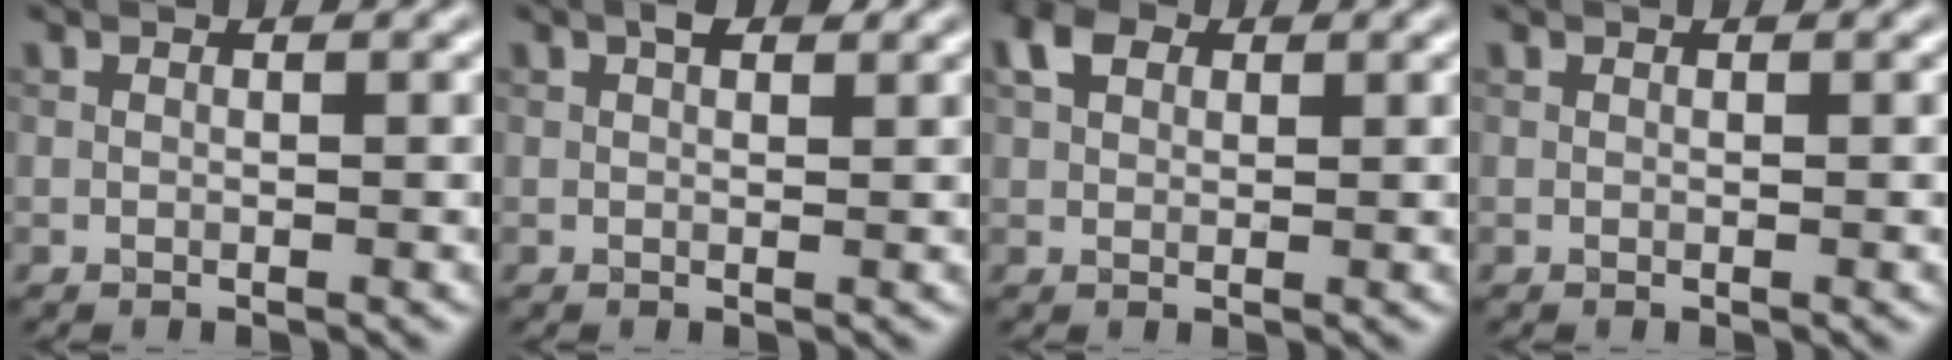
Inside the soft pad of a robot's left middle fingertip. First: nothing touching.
{"total": 1.7, "force": [0.9, 0.8, 1.2], "torque": [-0.016, 0.005, 0.013]}
{"total": 2.6, "force": [1.1, 1.8, 1.5], "torque": [-0.032, 0.010, 0.015]}
{"total": 0.0}